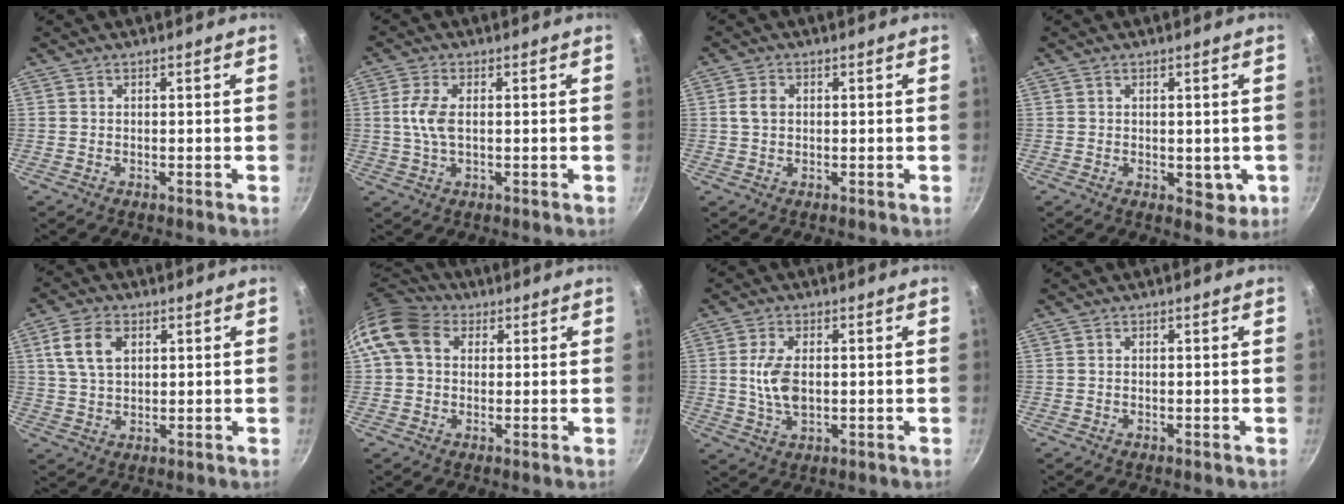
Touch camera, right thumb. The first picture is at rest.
{"total": 5.3, "force": [0.5, 2.5, 4.7], "torque": [-0.104, 0.003, 0.009]}
{"total": 2.9, "force": [0.4, 2.1, 1.9], "torque": [-0.032, 0.005, 0.004]}
{"total": 4.5, "force": [-0.7, 2.8, 3.5], "torque": [-0.024, -0.003, -0.004]}
{"total": 7.7, "force": [2.6, 5.0, 5.2], "torque": [-0.087, 0.001, 0.049]}
{"total": 10.9, "force": [2.8, 8.4, 6.3], "torque": [-0.103, 0.016, 0.033]}
{"total": 6.7, "force": [0.4, 3.6, 5.7], "torque": [-0.114, -0.003, 0.009]}
{"total": 0.0}